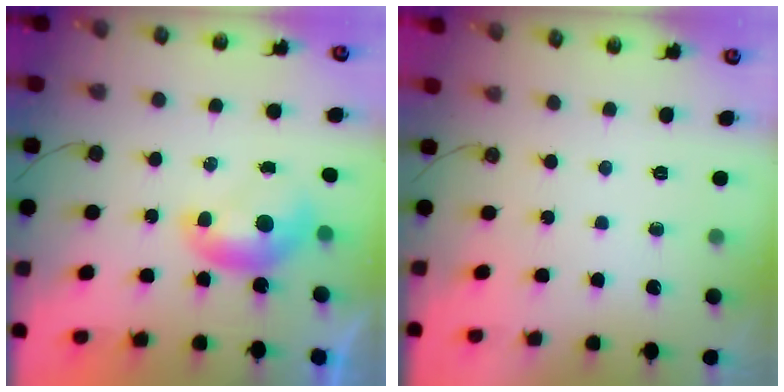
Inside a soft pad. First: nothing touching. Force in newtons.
{"total": 0.0}